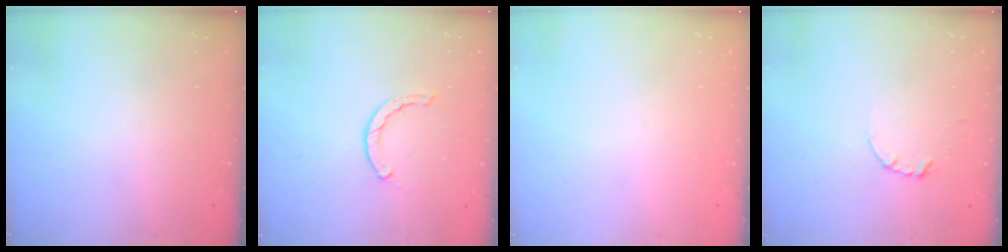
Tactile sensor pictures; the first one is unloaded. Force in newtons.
{"total": 1.6, "press": 1.5, "slide": 0.4}
{"total": 0.0}
{"total": 3.5, "press": 3.5, "slide": 0.4}